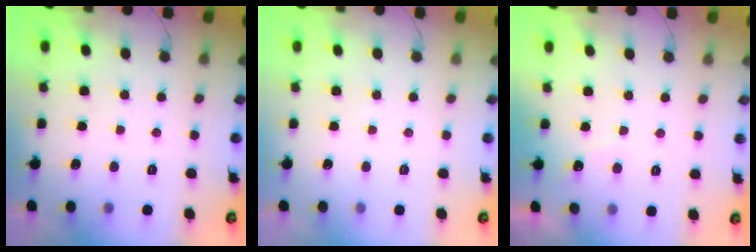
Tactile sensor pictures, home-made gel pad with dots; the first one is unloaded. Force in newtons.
{"total": 0.0}
{"total": 3.0, "press": 3.0, "slide": 0.1}